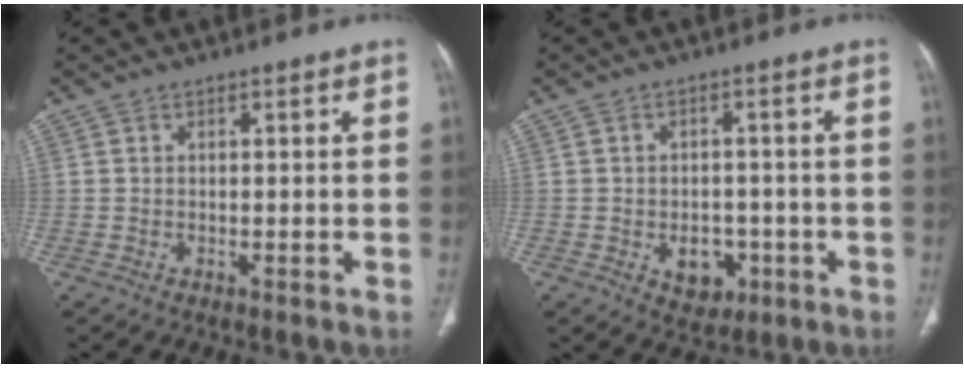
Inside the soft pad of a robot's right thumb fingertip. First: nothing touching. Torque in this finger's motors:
{"motor_torque": [1.02, 0.34, 0.46, -0.29, -0.01]}